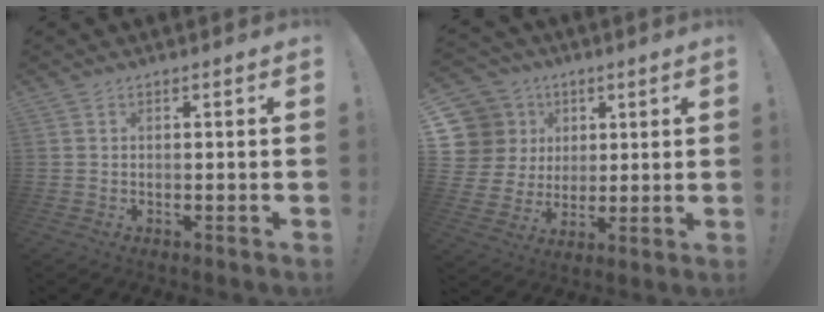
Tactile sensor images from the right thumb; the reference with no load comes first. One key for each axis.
{"total": 12.1, "fx": 3.7, "fy": 10.8, "fz": 4.1, "tx": -0.073, "ty": -0.009, "tz": 0.087}